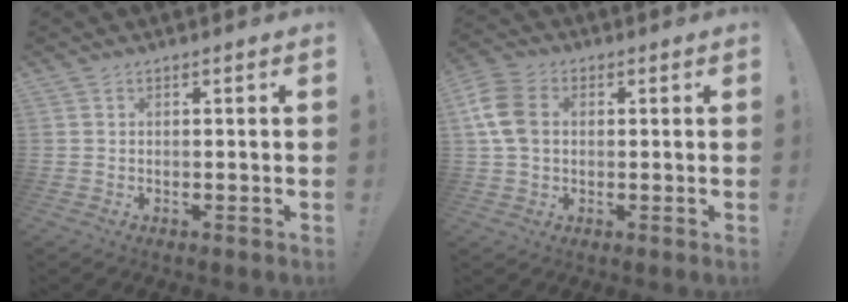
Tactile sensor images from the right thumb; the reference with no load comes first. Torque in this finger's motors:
{"motor_torque": [0.92, 0.71, 0.06, -0.06, 0.19]}